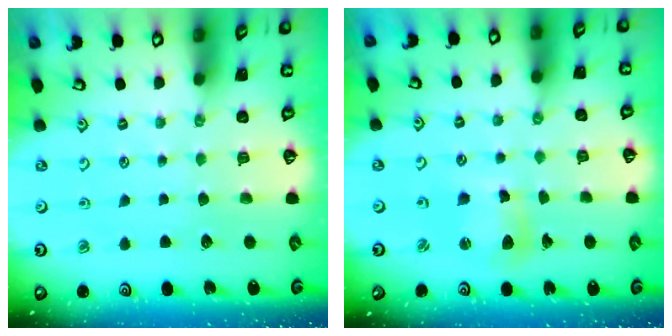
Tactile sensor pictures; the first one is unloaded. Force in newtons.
{"total": 7.5, "press": 7.4, "slide": 1.0}